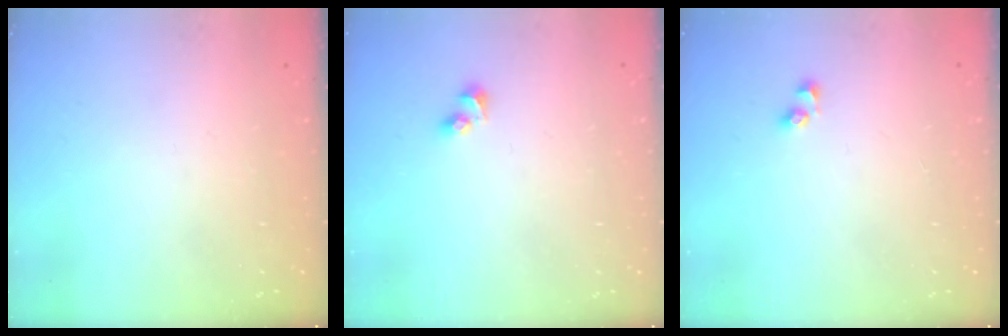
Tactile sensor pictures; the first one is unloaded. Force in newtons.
{"total": 2.1, "press": 1.7, "slide": 1.1}
{"total": 3.6, "press": 3.6, "slide": 0.6}